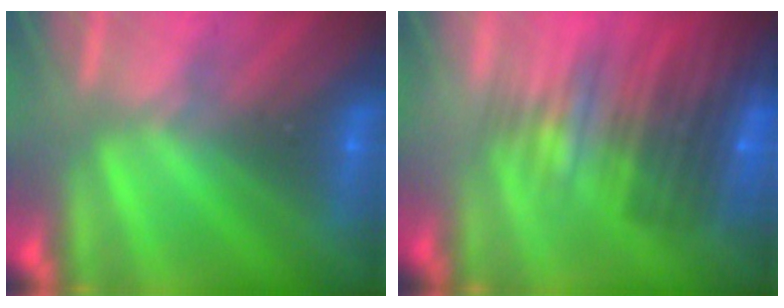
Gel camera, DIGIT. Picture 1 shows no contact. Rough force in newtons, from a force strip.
{"total": 7.0}